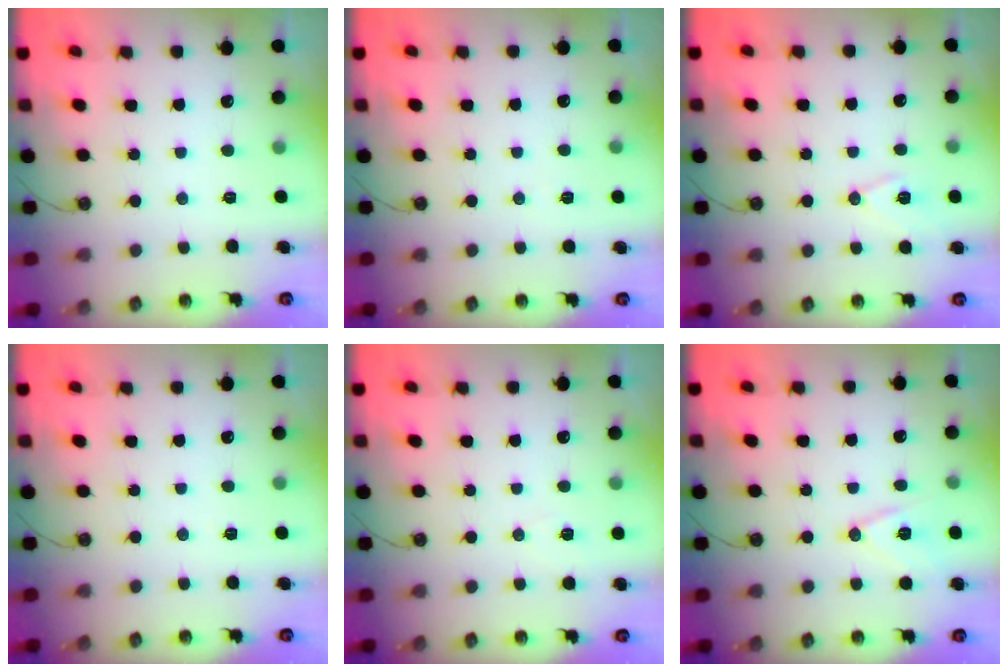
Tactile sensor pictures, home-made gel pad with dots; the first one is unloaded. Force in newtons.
{"total": 4.3, "press": 0.8, "slide": 4.3}
{"total": 9.4, "press": 8.7, "slide": 3.5}
{"total": 2.5, "press": 1.7, "slide": 1.8}
{"total": 5.6, "press": 5.2, "slide": 2.1}
{"total": 10.5, "press": 10.0, "slide": 3.4}